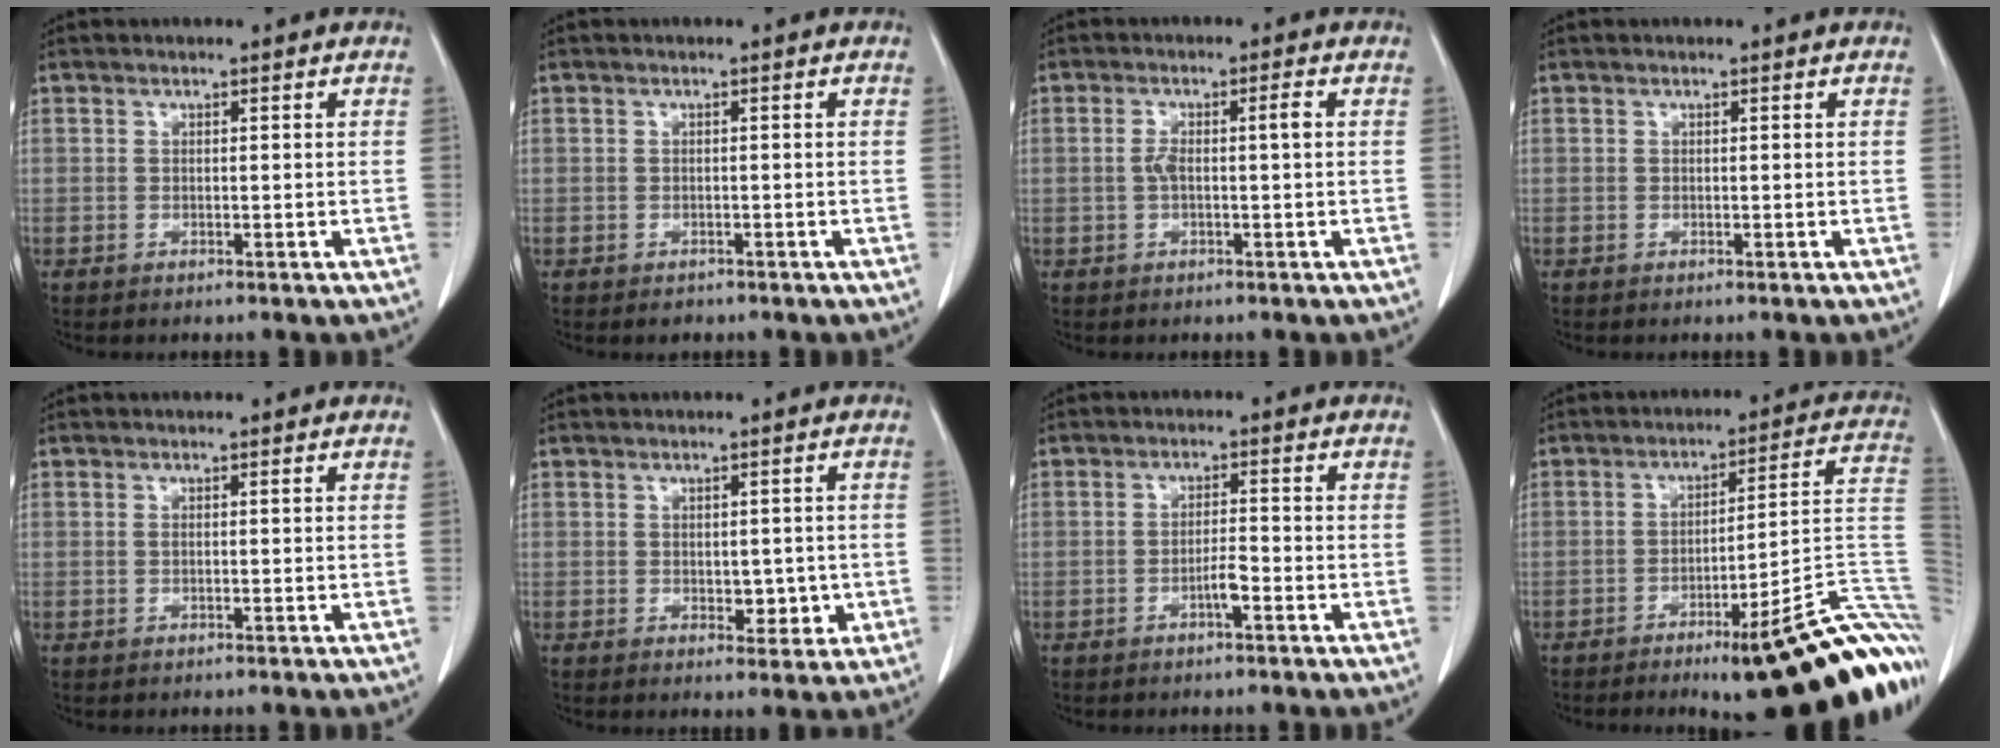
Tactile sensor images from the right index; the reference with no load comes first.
{"total": 1.2, "force": [-0.8, 0.8, 0.2], "torque": [-0.003, 0.002, -0.008]}
{"total": 3.5, "force": [0.0, 0.4, 3.5], "torque": [-0.071, 0.014, 0.004]}
{"total": 0.0}
{"total": 0.5, "force": [0.1, 0.1, 0.5], "torque": [-0.014, 0.002, 0.003]}
{"total": 3.7, "force": [-0.5, 2.3, 2.9], "torque": [-0.028, 0.000, 0.002]}
{"total": 2.5, "force": [-1.3, 0.3, 2.1], "torque": [-0.034, 0.002, -0.023]}
{"total": 23.0, "force": [-12.5, 3.4, 19.0], "torque": [-0.122, 0.028, -0.165]}